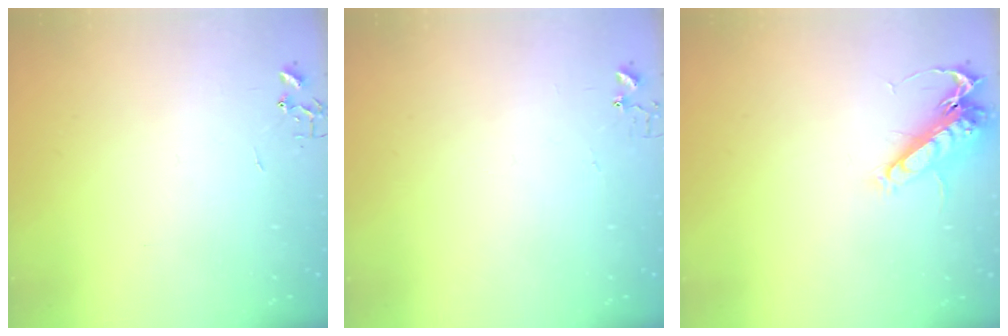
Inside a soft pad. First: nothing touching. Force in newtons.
{"total": 3.9, "press": 3.9, "slide": 0.3}
{"total": 13.8, "press": 13.8, "slide": 1.2}